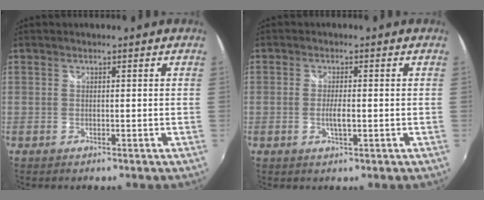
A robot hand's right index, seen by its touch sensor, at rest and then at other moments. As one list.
[{"total": 2.9, "force": [-0.6, 0.5, 2.8], "torque": [-0.052, -0.005, -0.011]}]